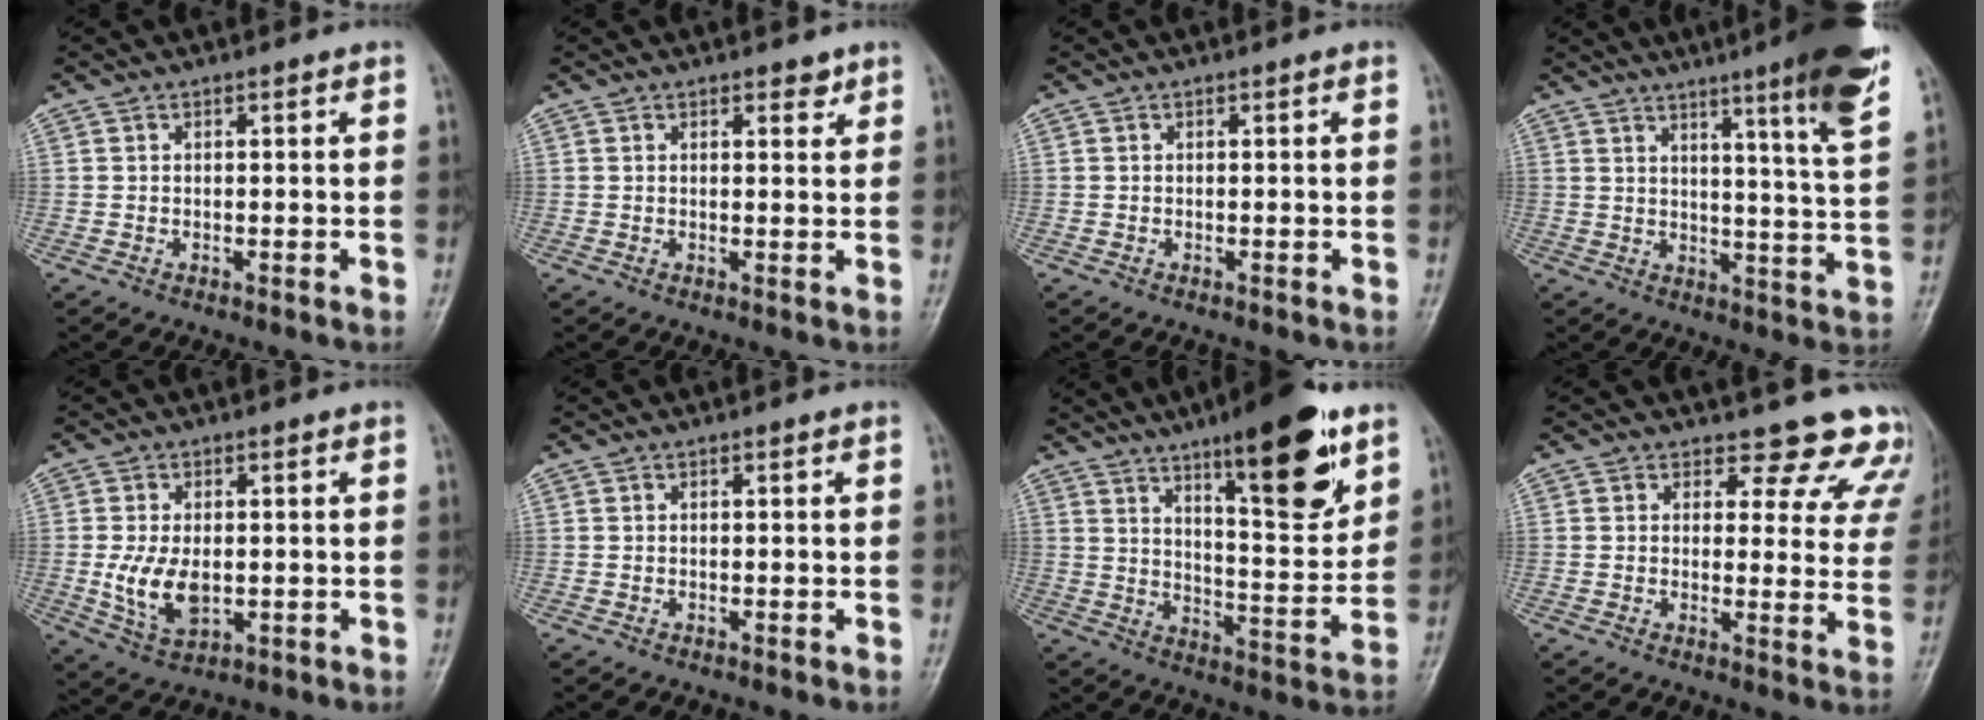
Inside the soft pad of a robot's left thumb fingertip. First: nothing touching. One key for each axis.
{"total": 2.1, "fx": 1.5, "fy": 1.0, "fz": 1.1, "tx": -0.001, "ty": -0.008, "tz": 0.019}
{"total": 0.0}
{"total": 14.7, "fx": 8.8, "fy": 0.4, "fz": 11.7, "tx": -0.155, "ty": -0.046, "tz": 0.113}
{"total": 8.1, "fx": -0.6, "fy": 4.8, "fz": 6.4, "tx": -0.117, "ty": -0.012, "tz": -0.001}
{"total": 0.0}
{"total": 18.7, "fx": 10.9, "fy": 5.0, "fz": 14.3, "tx": -0.178, "ty": -0.064, "tz": 0.173}
{"total": 12.8, "fx": 11.8, "fy": 4.9, "fz": 1.3, "tx": 0.041, "ty": -0.094, "tz": 0.099}